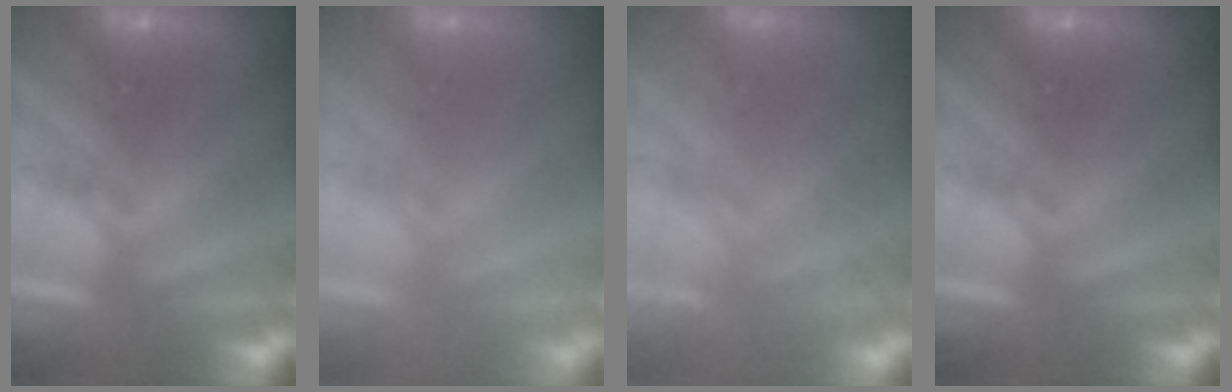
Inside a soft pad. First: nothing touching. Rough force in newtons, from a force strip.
{"total": 2.4}
{"total": 6.1}
{"total": 0.0}